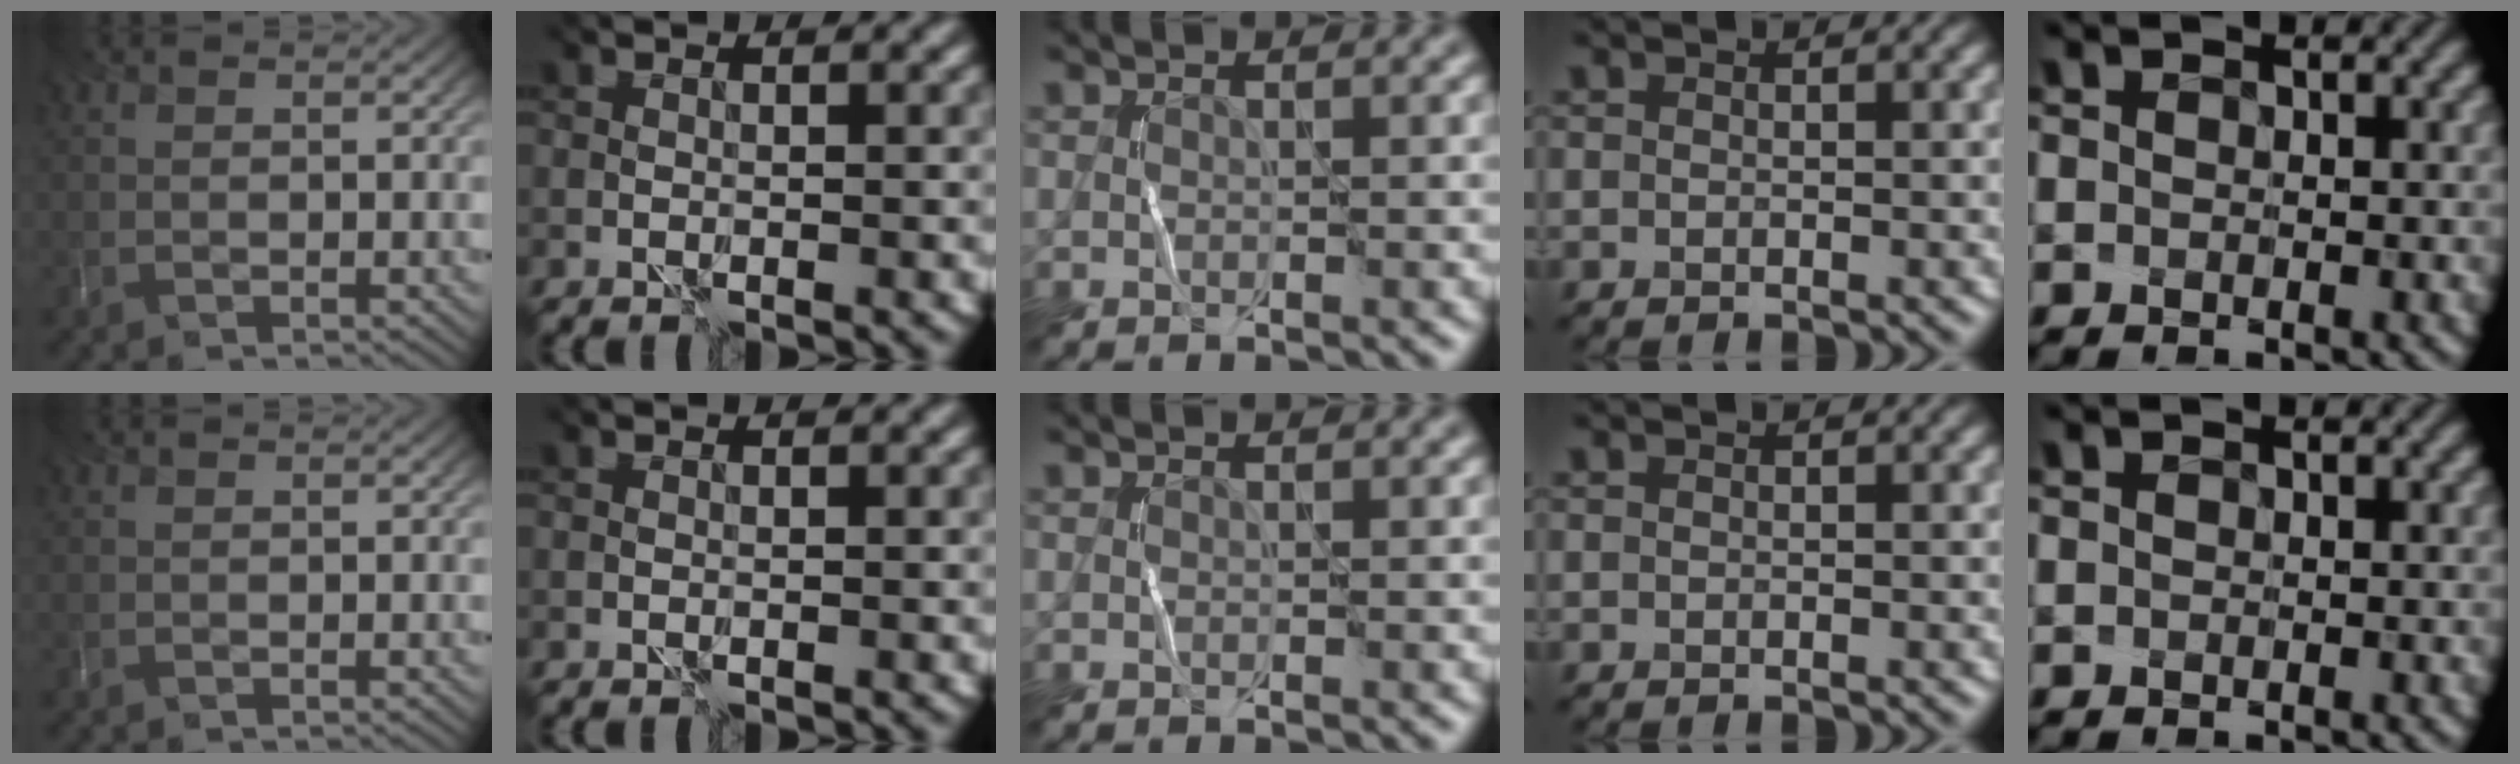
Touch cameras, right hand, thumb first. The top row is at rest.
{}